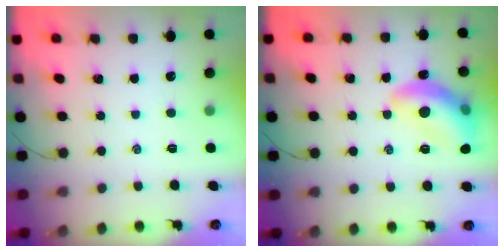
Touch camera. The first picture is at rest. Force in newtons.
{"total": 15.1, "press": 15.0, "slide": 1.5}